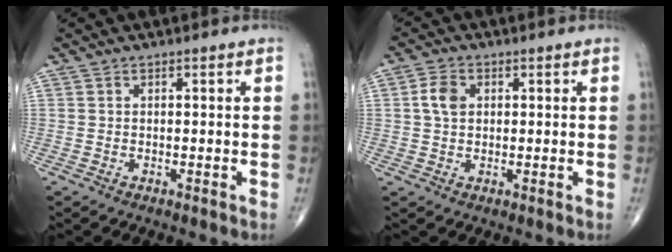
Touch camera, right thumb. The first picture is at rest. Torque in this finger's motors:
{"motor_torque": [-0.17, 0.17, 0.19, -0.16, 0.12]}